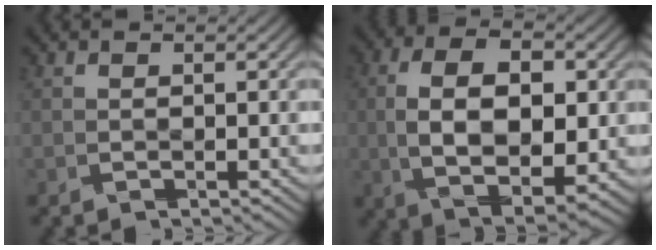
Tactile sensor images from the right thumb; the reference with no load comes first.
{"total": 11.7, "force": [0.4, 6.4, 9.8], "torque": [-0.194, -0.005, 0.011]}